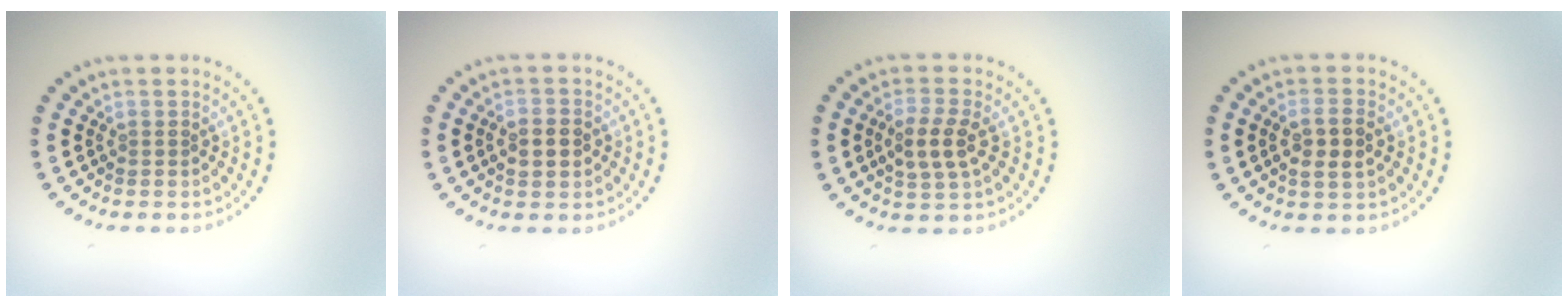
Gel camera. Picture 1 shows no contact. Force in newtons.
{"total": 3.1, "press": 3.1, "slide": 0.2}
{"total": 3.0, "press": 2.9, "slide": 0.8}
{"total": 2.9, "press": 2.8, "slide": 0.7}